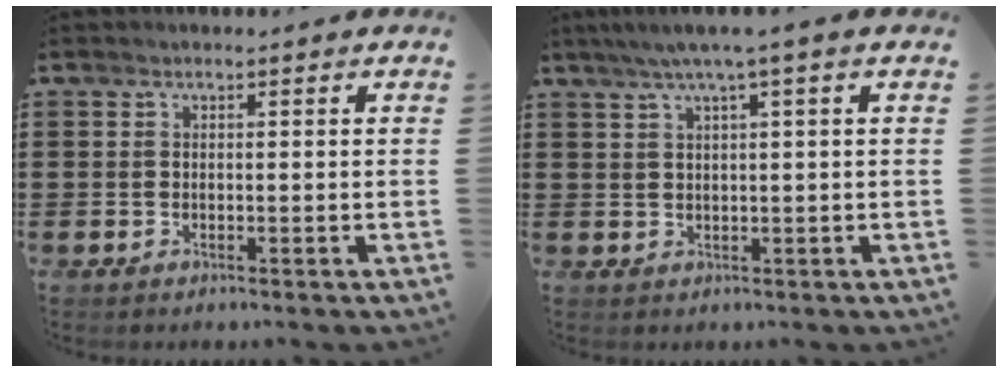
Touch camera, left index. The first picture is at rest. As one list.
[{"total": 2.9, "force": [1.3, -0.2, 2.6], "torque": [-0.051, 0.000, 0.022]}]